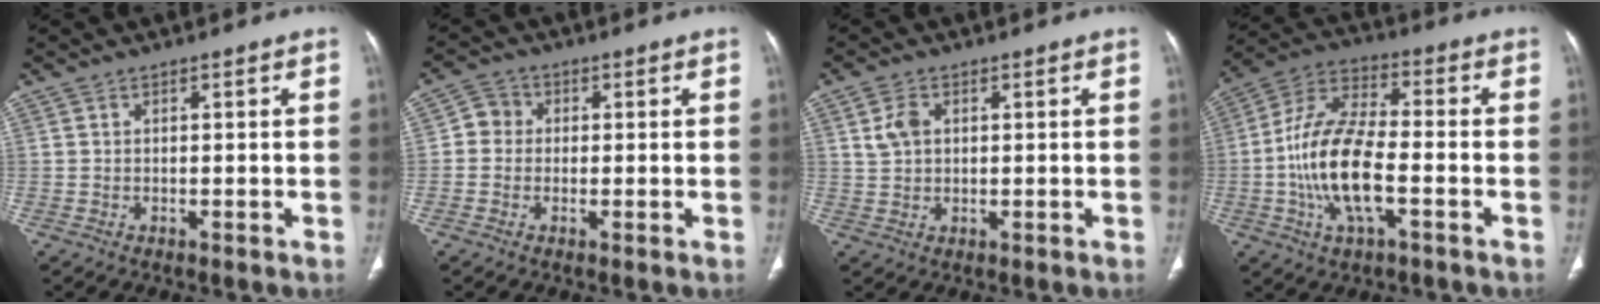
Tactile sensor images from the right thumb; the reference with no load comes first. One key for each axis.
{"total": 3.7, "fx": 0.0, "fy": 3.5, "fz": 1.3, "tx": -0.005, "ty": 0.009, "tz": -0.011}
{"total": 3.9, "fx": 1.1, "fy": 2.8, "fz": 2.5, "tx": -0.046, "ty": 0.004, "tz": 0.026}
{"total": 15.6, "fx": -3.6, "fy": 6.6, "fz": 13.7, "tx": -0.271, "ty": 0.028, "tz": -0.070}